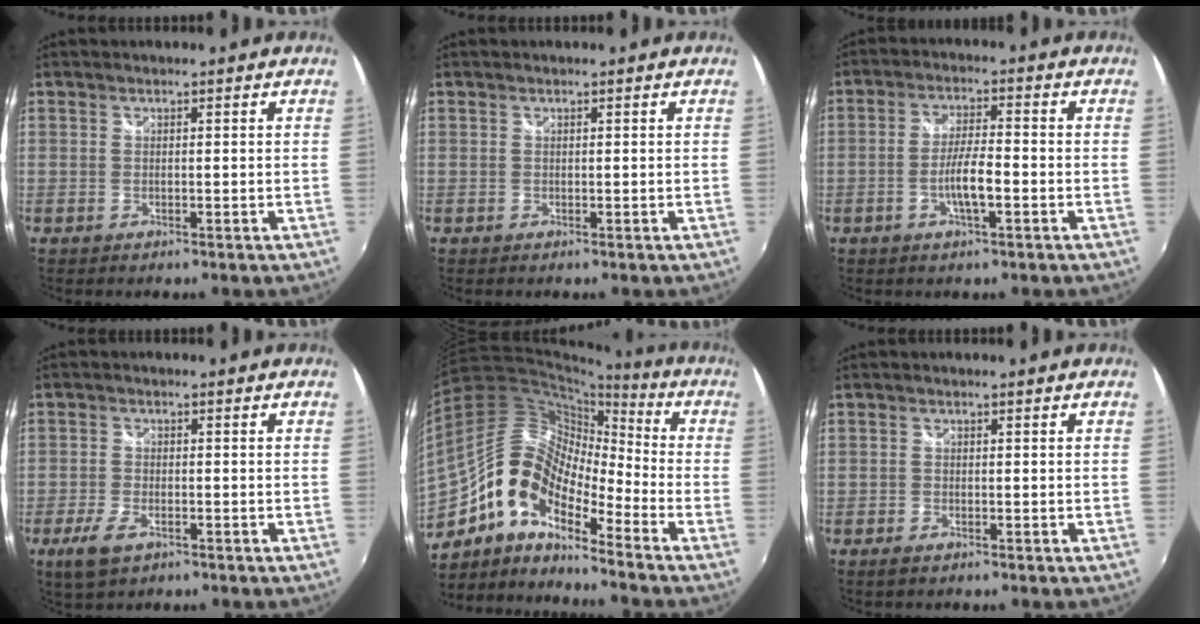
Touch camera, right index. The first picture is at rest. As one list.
[{"total": 0.0}, {"total": 5.9, "force": [-2.2, 0.9, 5.4], "torque": [-0.103, 0.001, -0.038]}, {"total": 5.5, "force": [-3.1, 2.4, 3.9], "torque": [-0.099, -0.009, -0.056]}, {"total": 15.7, "force": [-8.4, 6.9, 11.4], "torque": [-0.198, 0.010, -0.175]}, {"total": 1.3, "force": [-0.9, 0.4, 0.8], "torque": [-0.015, -0.003, -0.017]}]